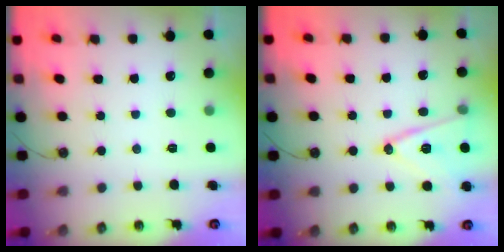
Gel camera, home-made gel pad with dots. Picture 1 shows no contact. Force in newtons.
{"total": 14.1, "press": 13.7, "slide": 3.3}